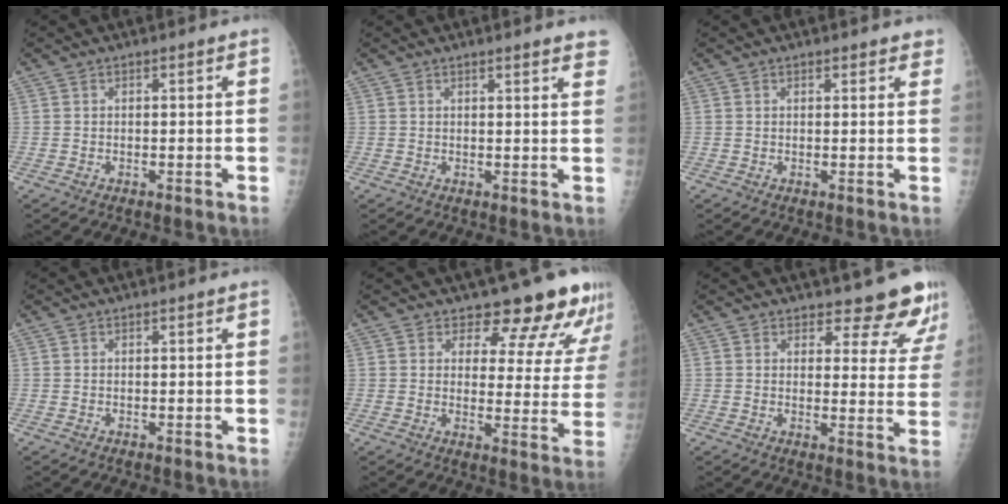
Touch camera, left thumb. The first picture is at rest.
{"total": 5.7, "force": [4.8, 0.9, 2.9], "torque": [-0.016, -0.012, 0.042]}
{"total": 1.8, "force": [1.5, 0.9, 0.5], "torque": [0.018, -0.003, 0.010]}
{"total": 0.0}
{"total": 13.3, "force": [11.6, 5.1, 3.8], "torque": [0.003, -0.084, 0.125]}
{"total": 10.5, "force": [9.6, 3.6, 2.1], "torque": [0.019, -0.071, 0.094]}